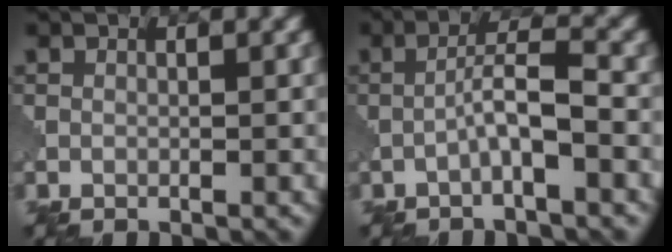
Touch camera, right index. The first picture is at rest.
{"total": 3.4, "force": [-1.3, 0.3, 3.1], "torque": [-0.056, 0.015, -0.031]}